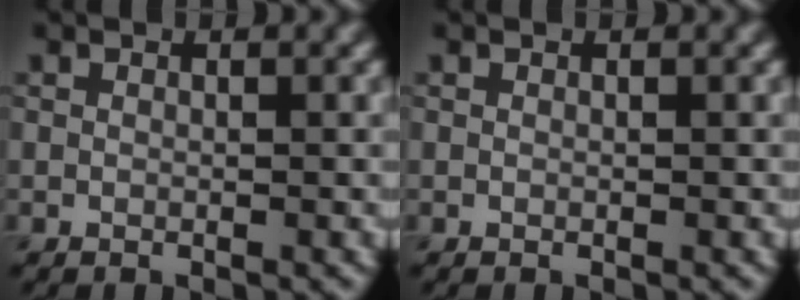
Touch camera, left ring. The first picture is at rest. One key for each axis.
{"total": 0.0}